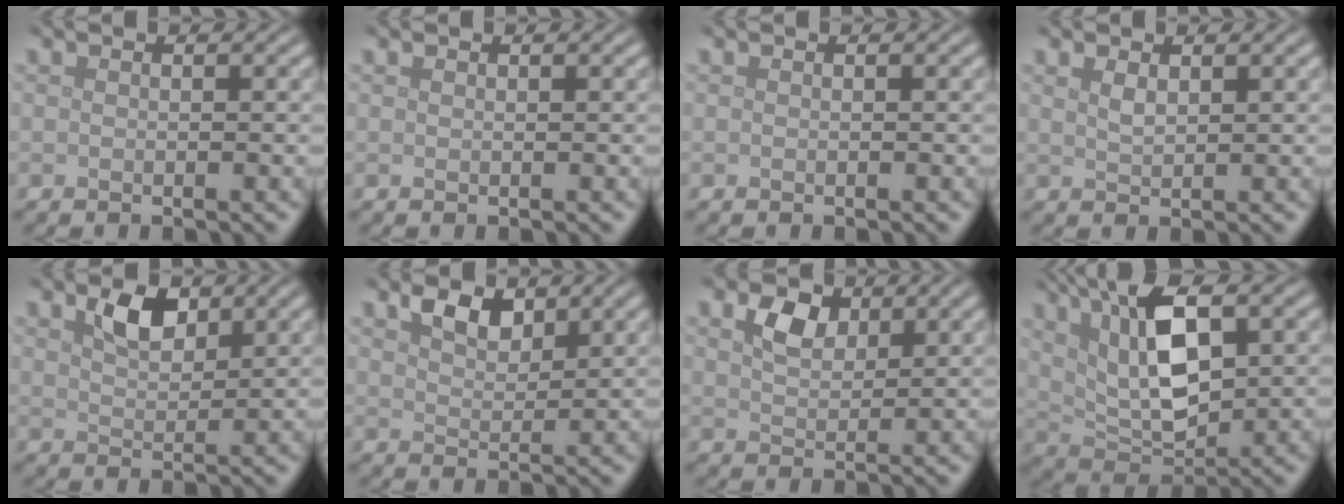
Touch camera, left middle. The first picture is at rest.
{"total": 0.0}
{"total": 0.0}
{"total": 1.2, "force": [0.7, 0.4, 0.8], "torque": [-0.020, 0.000, 0.017]}
{"total": 3.0, "force": [1.8, 1.6, 1.8], "torque": [-0.036, 0.002, 0.035]}
{"total": 2.9, "force": [2.0, 1.4, 1.5], "torque": [-0.036, 0.002, 0.037]}
{"total": 2.9, "force": [1.6, 1.8, 1.5], "torque": [-0.033, 0.003, 0.030]}
{"total": 8.8, "force": [3.2, 3.6, 7.3], "torque": [-0.147, 0.006, 0.060]}